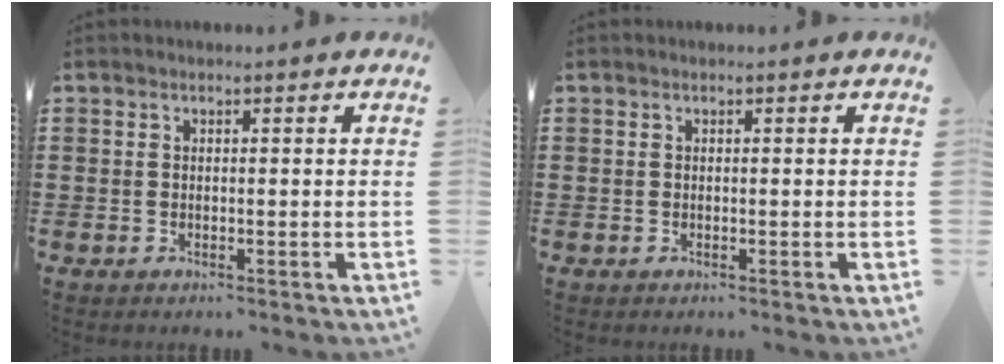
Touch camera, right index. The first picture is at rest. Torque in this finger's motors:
{"motor_torque": [0.73, 1.41, 0.00, 0.00]}